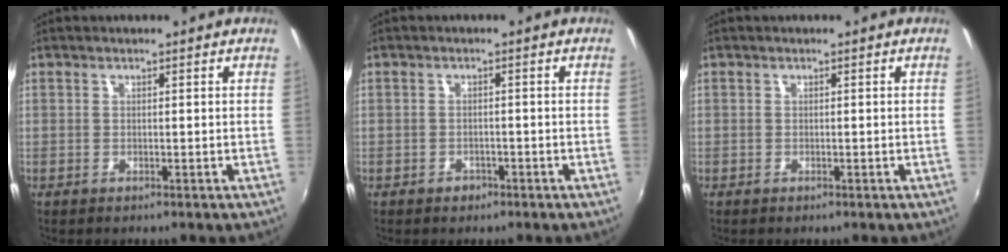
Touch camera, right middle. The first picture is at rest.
{"total": 1.6, "force": [-1.0, 1.2, 0.4], "torque": [-0.009, -0.001, -0.015]}
{"total": 0.0}